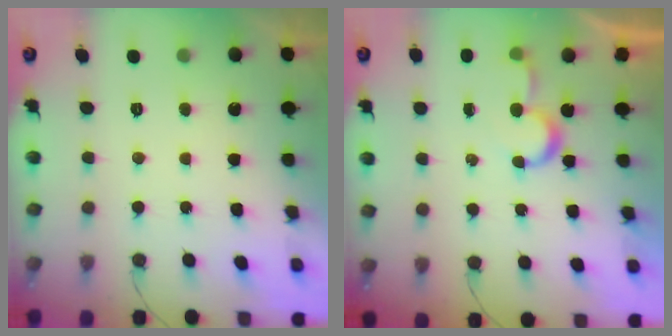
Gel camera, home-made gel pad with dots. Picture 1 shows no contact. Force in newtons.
{"total": 4.3, "press": 4.3, "slide": 0.3}